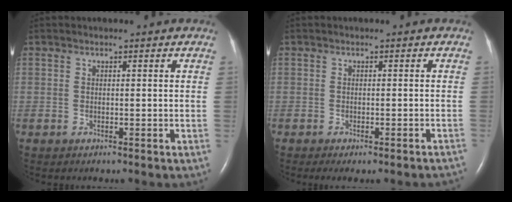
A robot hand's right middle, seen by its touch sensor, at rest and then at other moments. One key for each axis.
{"total": 6.1, "fx": -5.4, "fy": 0.7, "fz": 2.8, "tx": -0.029, "ty": -0.007, "tz": -0.064}